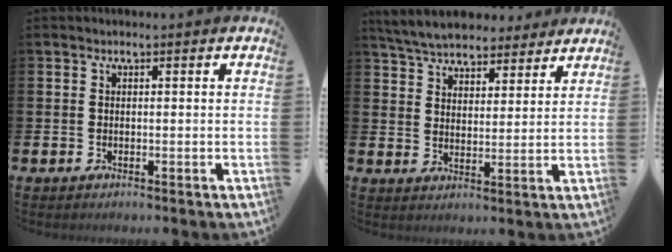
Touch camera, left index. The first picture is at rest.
{"total": 6.1, "force": [5.9, 1.5, 0.8], "torque": [-0.039, -0.030, 0.106]}